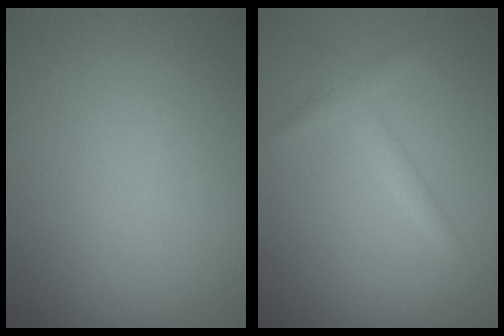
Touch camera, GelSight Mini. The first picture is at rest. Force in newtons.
{"total": 1.6, "press": 1.6, "slide": 0.0}